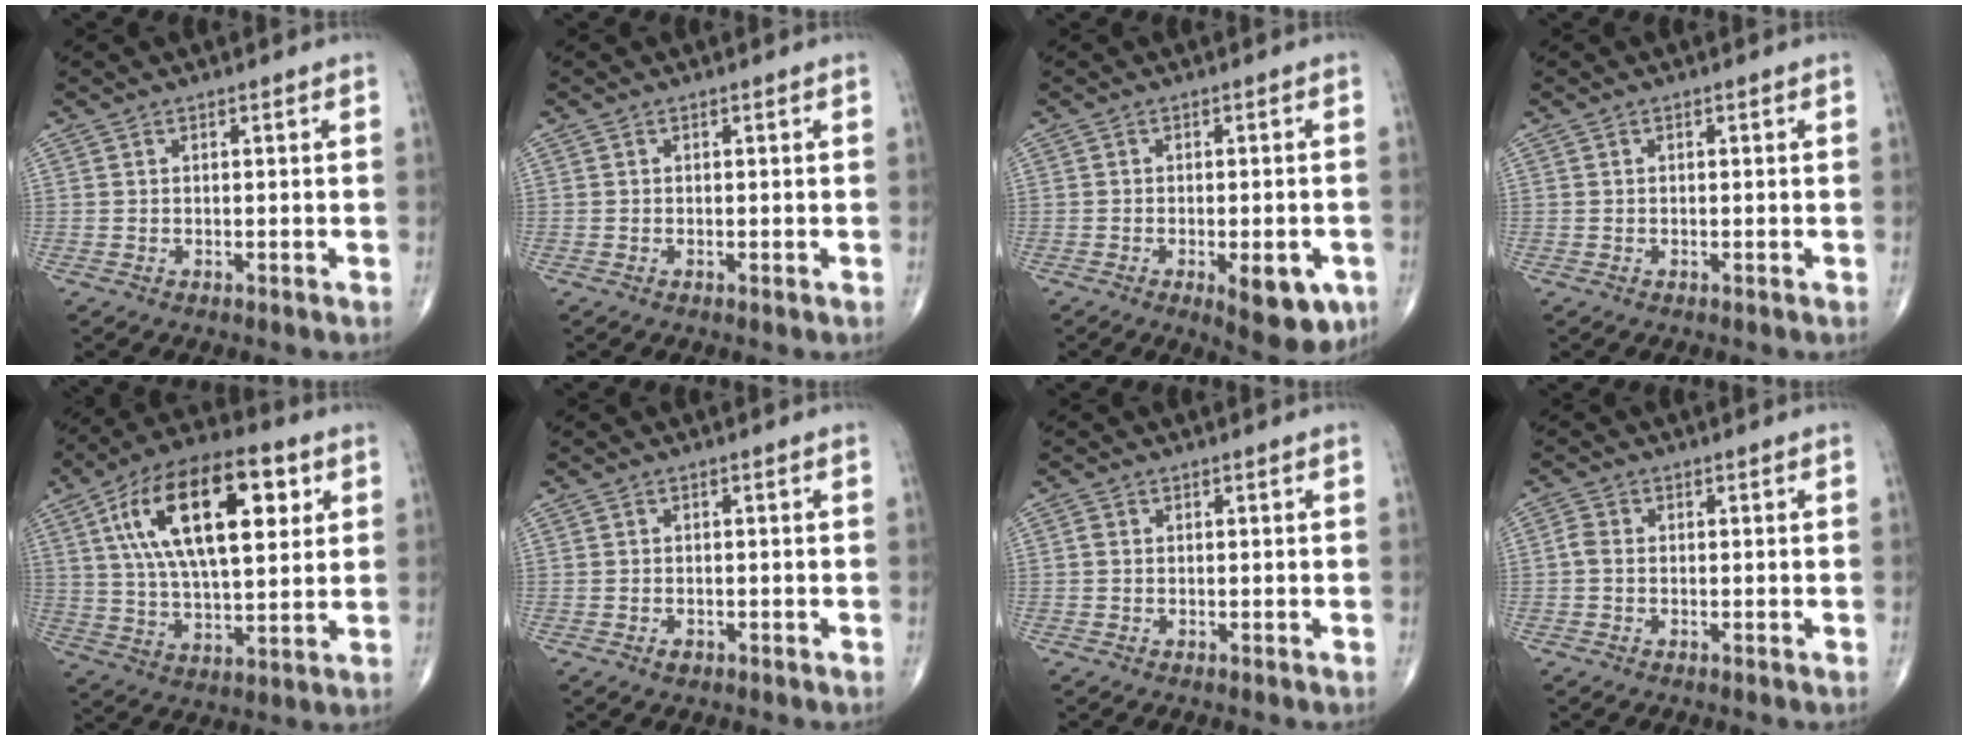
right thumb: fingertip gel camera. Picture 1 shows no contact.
{"total": 0.0}
{"total": 9.3, "force": [-3.6, 3.6, 7.8], "torque": [-0.082, 0.001, -0.040]}
{"total": 0.0}
{"total": 22.6, "force": [7.3, 10.1, 18.8], "torque": [-0.312, 0.000, 0.118]}
{"total": 1.1, "force": [-0.7, 0.7, 0.6], "torque": [-0.009, 0.002, -0.010]}
{"total": 0.7, "force": [0.0, 0.5, 0.4], "torque": [-0.007, 0.000, -0.004]}
{"total": 1.8, "force": [-0.3, 1.3, 1.3], "torque": [-0.023, 0.002, -0.013]}